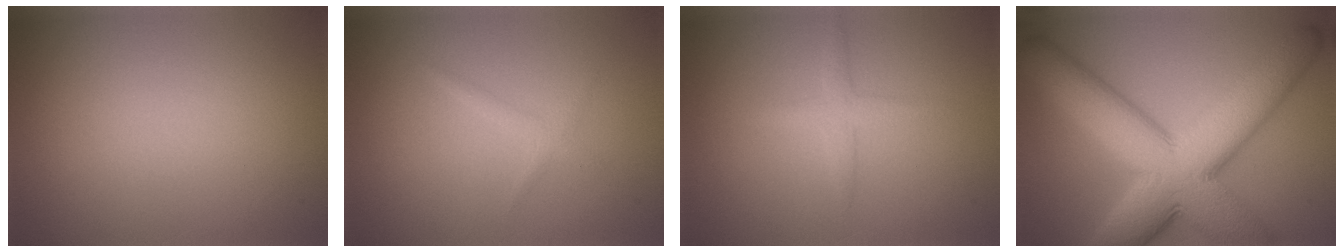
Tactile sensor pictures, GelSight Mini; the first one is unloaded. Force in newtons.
{"total": 0.9, "press": 0.9, "slide": 0.1}
{"total": 1.6, "press": 1.6, "slide": 0.0}
{"total": 13.1, "press": 13.1, "slide": 0.1}